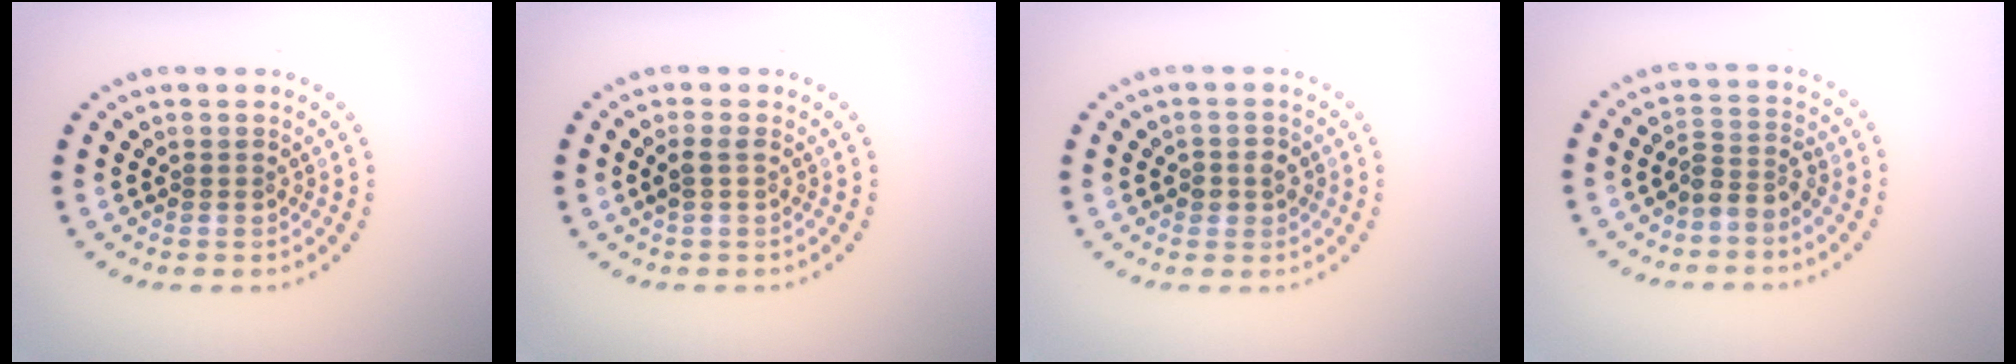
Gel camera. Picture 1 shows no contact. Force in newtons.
{"total": 1.1, "press": 1.0, "slide": 0.3}
{"total": 1.6, "press": 1.6, "slide": 0.4}
{"total": 2.4, "press": 1.8, "slide": 1.6}